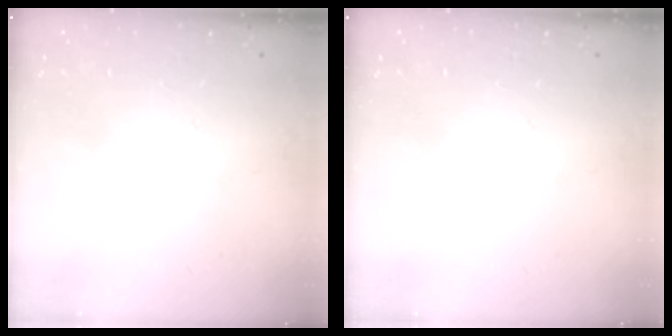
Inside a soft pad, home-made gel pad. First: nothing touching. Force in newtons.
{"total": 0.0}